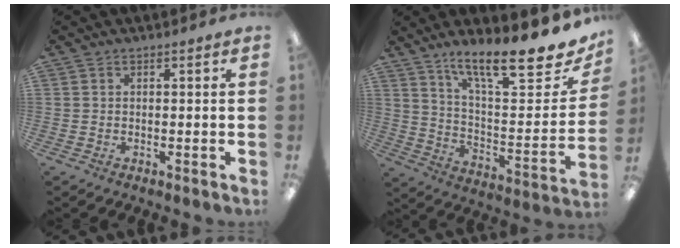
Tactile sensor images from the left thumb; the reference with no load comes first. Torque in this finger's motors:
{"motor_torque": [0.29, 0.16, 1.41, -1.36, 0.12]}